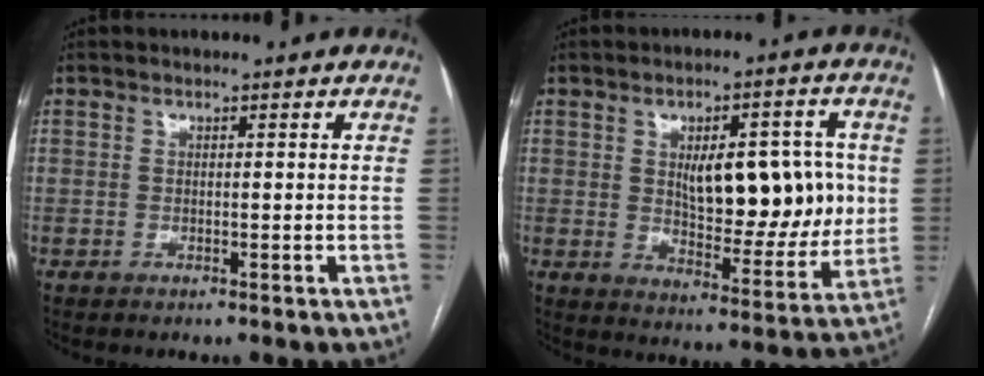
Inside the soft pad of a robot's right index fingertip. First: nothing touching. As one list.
[{"total": 15.3, "force": [2.3, 6.1, 13.8], "torque": [-0.185, 0.007, 0.046]}]